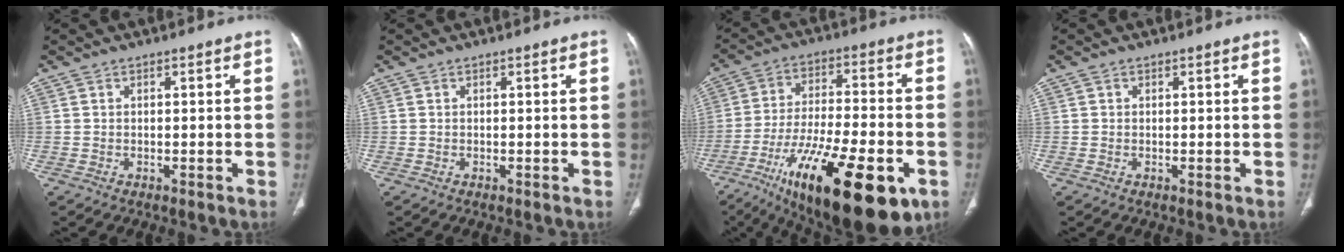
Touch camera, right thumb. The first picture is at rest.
{"total": 0.0}
{"total": 26.5, "force": [-12.0, 9.2, 21.8], "torque": [-0.340, 0.025, -0.181]}
{"total": 0.0}